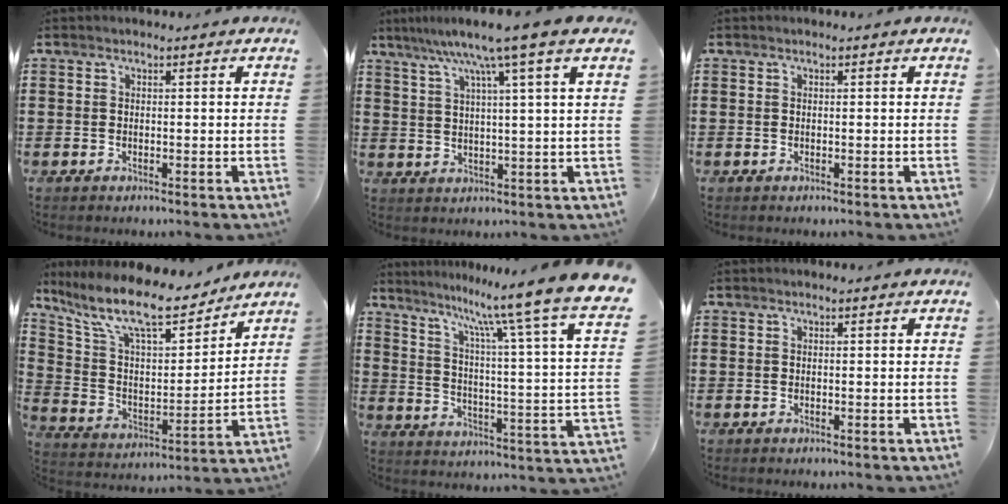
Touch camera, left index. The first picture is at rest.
{"total": 8.1, "force": [5.1, -0.8, 6.2], "torque": [-0.129, -0.017, 0.079]}
{"total": 0.0}
{"total": 12.0, "force": [9.8, 2.5, 6.5], "torque": [-0.167, -0.053, 0.171]}
{"total": 10.1, "force": [8.3, -1.4, 5.7], "torque": [-0.119, -0.078, 0.121]}
{"total": 0.0}